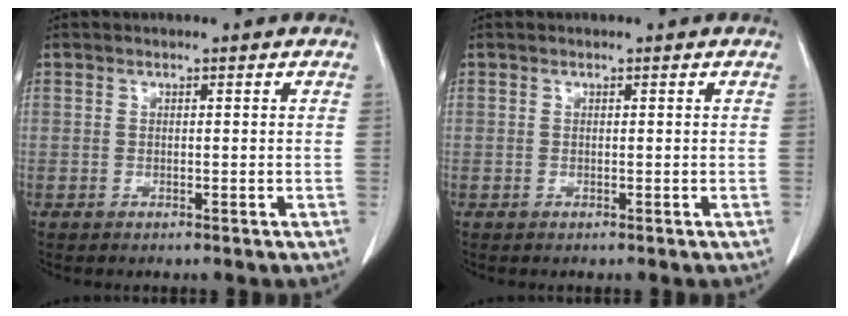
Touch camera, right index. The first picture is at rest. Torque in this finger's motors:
{"motor_torque": [0.00, 0.00, -0.01, 0.00]}